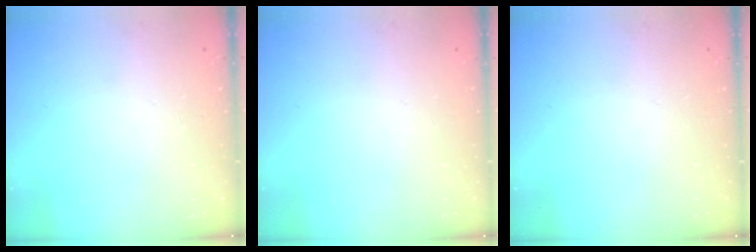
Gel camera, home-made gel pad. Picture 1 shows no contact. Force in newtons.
{"total": 0.0}
{"total": 0.0}